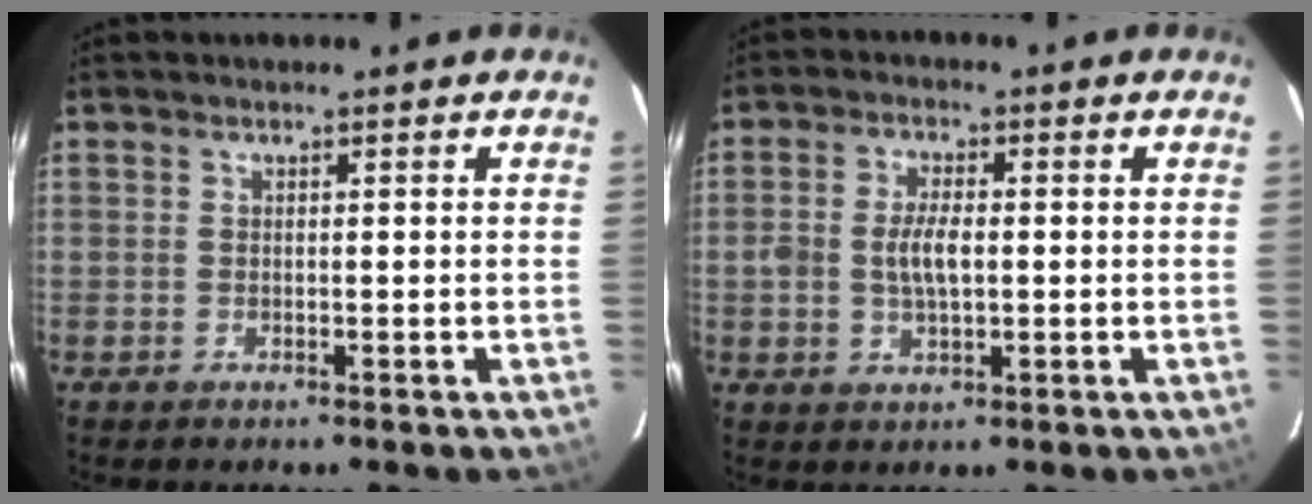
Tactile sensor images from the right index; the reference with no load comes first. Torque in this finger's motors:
{"motor_torque": [0.25, 0.16, 0.09, 0.08]}